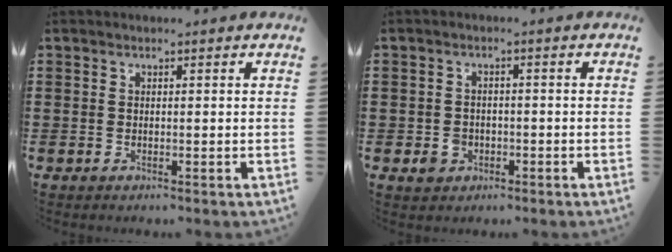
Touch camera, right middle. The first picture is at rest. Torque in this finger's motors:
{"motor_torque": [0.31, -0.37, 0.00, 0.01]}